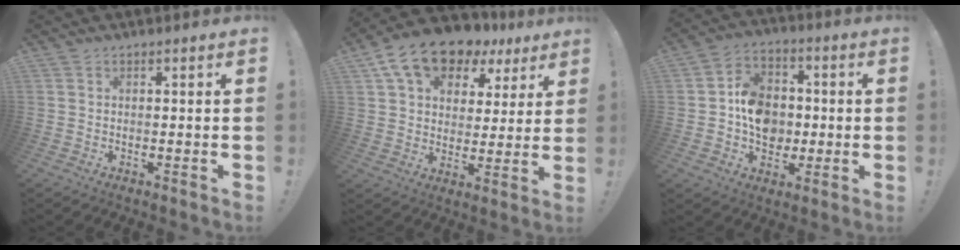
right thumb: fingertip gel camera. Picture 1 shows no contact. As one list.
[{"total": 15.1, "force": [9.6, 9.0, 7.3], "torque": [-0.124, -0.057, 0.177]}, {"total": 12.9, "force": [-0.8, 10.8, 7.0], "torque": [-0.110, 0.017, -0.005]}]